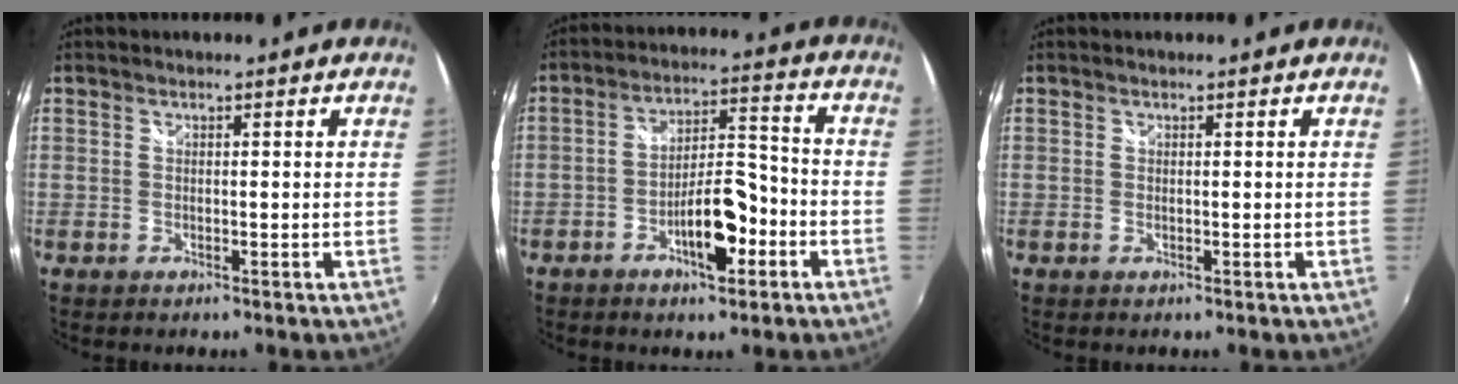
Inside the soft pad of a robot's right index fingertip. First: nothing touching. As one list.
[{"total": 9.8, "force": [-4.7, 3.5, 7.9], "torque": [-0.135, 0.012, -0.068]}, {"total": 0.0}]